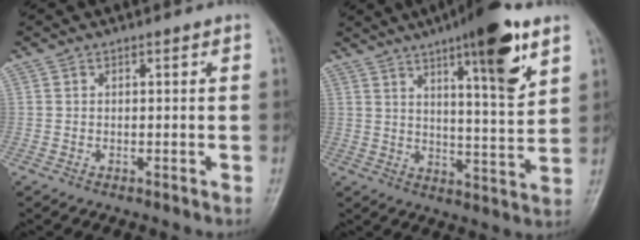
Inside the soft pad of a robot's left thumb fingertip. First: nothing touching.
{"total": 15.5, "force": [8.5, 3.0, 12.6], "torque": [-0.171, -0.043, 0.126]}